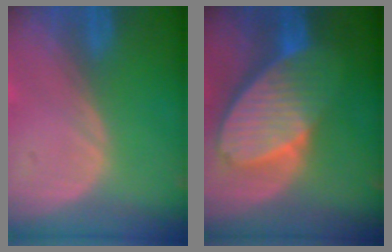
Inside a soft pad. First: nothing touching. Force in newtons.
{"total": 10.4, "press": 9.1, "slide": 5.1}